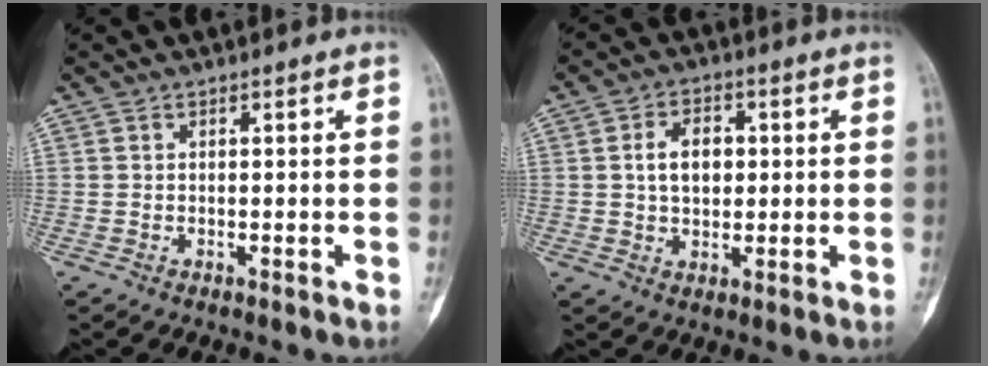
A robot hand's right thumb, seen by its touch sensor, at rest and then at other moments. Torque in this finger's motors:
{"motor_torque": [0.14, 0.13, 0.12, -0.14, 0.19]}